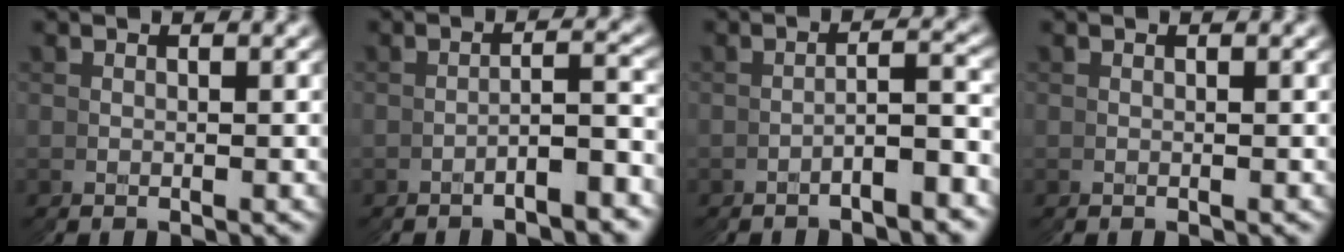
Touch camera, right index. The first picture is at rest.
{"total": 2.8, "force": [-2.4, -0.8, 1.4], "torque": [-0.013, 0.011, -0.045]}
{"total": 2.9, "force": [-2.3, -0.7, 1.5], "torque": [-0.012, 0.011, -0.044]}
{"total": 0.0}